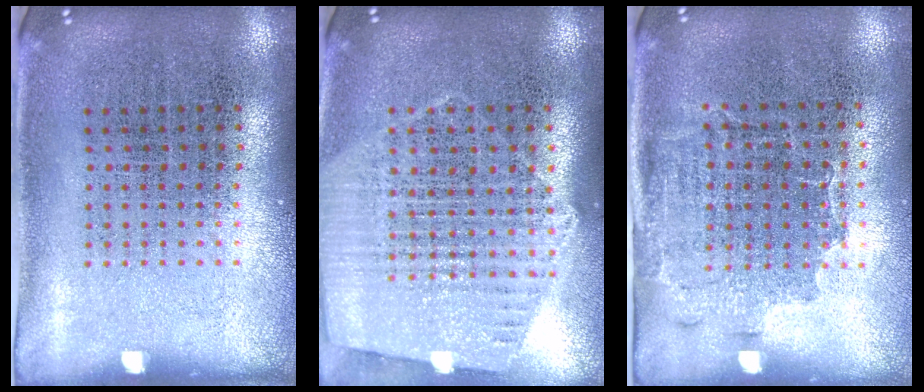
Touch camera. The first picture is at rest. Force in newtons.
{"total": 1.2, "press": 1.2, "slide": 0.3}
{"total": 1.6, "press": 1.3, "slide": 0.9}